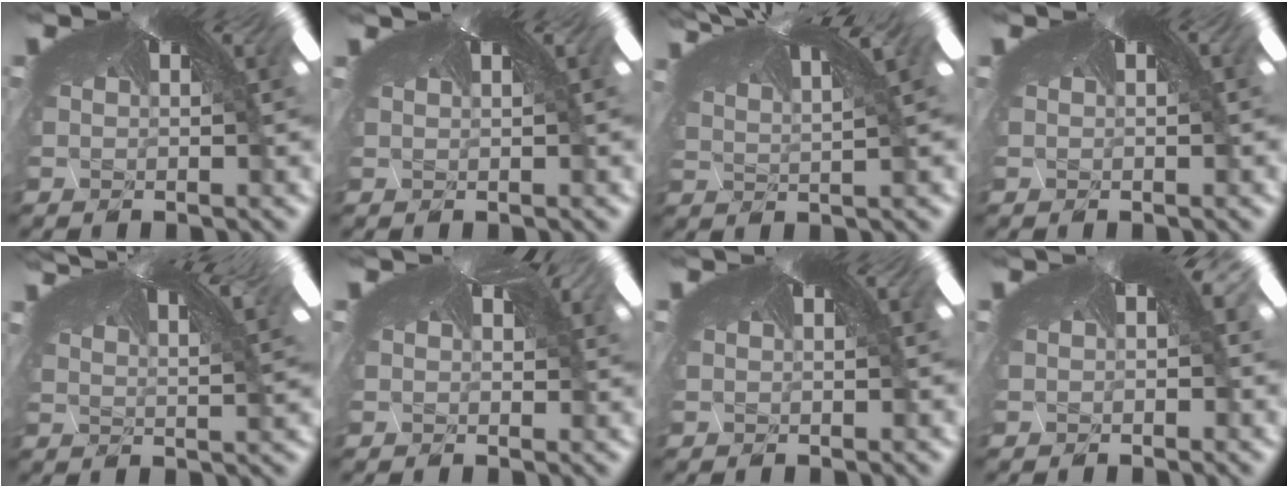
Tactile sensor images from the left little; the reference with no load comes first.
{"total": 0.0}
{"total": 0.6, "force": [0.1, -0.5, 0.2], "torque": [-0.025, 0.002, 0.008]}
{"total": 0.0}
{"total": 1.7, "force": [1.3, 0.0, 1.1], "torque": [-0.040, 0.008, 0.020]}
{"total": 2.3, "force": [1.3, 1.5, 1.1], "torque": [-0.034, 0.019, 0.008]}
{"total": 0.0}
{"total": 1.2, "force": [-0.4, 1.0, 0.5], "torque": [-0.024, 0.005, -0.008]}